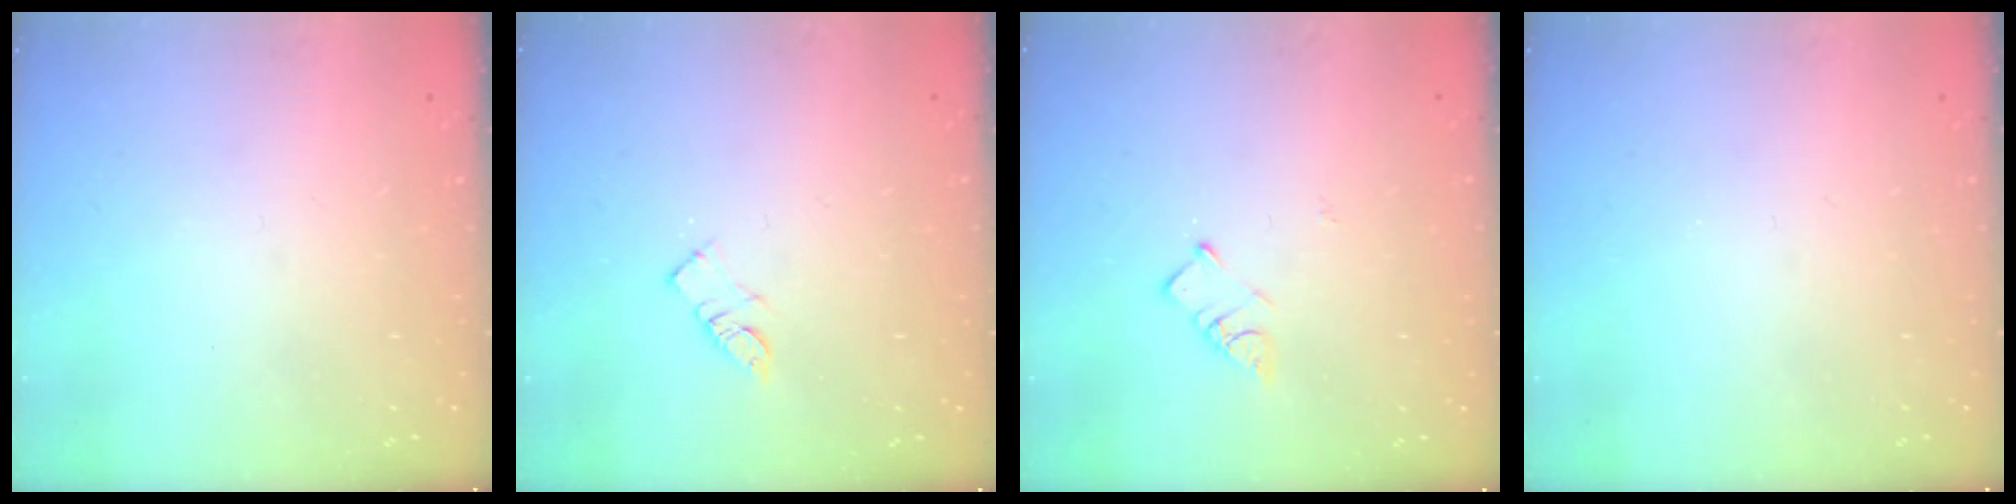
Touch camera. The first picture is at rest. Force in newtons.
{"total": 5.4, "press": 5.4, "slide": 0.1}
{"total": 3.5, "press": 3.5, "slide": 0.3}
{"total": 0.0}